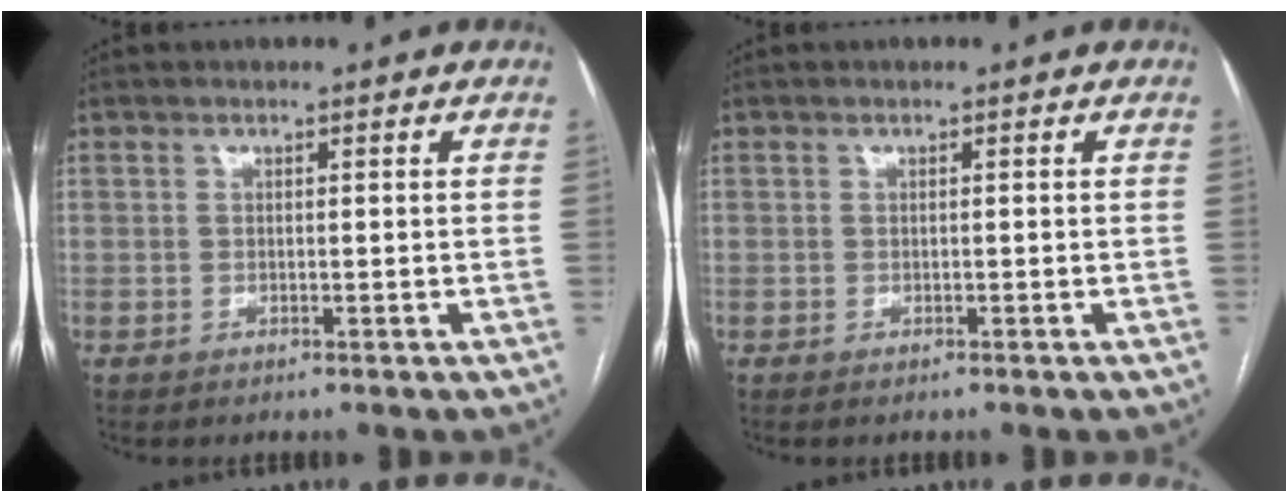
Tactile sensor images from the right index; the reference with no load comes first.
{"total": 0.0}